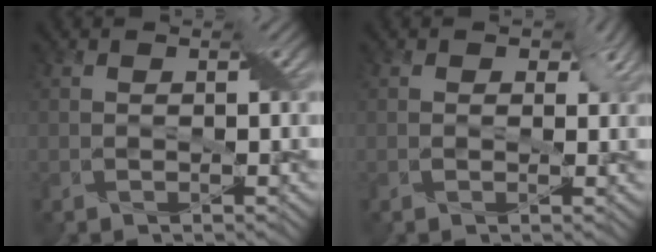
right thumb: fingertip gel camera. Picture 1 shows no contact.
{"total": 2.7, "force": [0.8, 2.1, 1.4], "torque": [-0.019, -0.003, 0.007]}